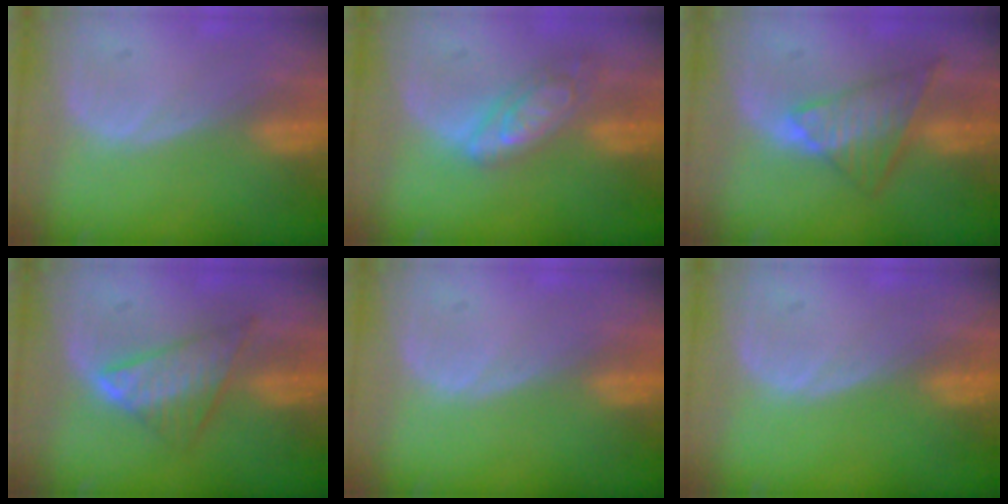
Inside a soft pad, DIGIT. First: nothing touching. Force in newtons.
{"total": 6.2, "press": 5.5, "slide": 2.8}
{"total": 7.4, "press": 6.4, "slide": 3.6}
{"total": 5.8, "press": 5.7, "slide": 1.1}
{"total": 0.0}
{"total": 0.0}